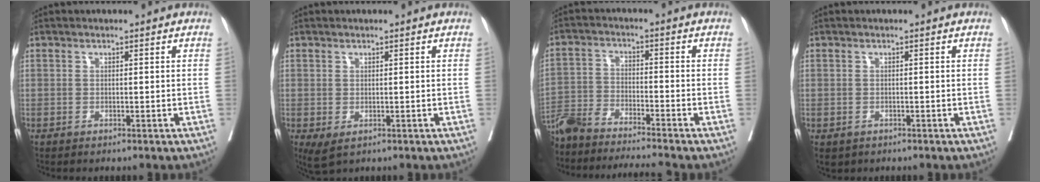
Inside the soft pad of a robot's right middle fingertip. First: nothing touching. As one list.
[{"total": 2.3, "force": [-0.5, 1.2, 1.9], "torque": [-0.034, -0.008, 0.003]}, {"total": 12.2, "force": [-11.3, -0.5, 4.4], "torque": [-0.076, -0.005, -0.197]}, {"total": 1.9, "force": [-1.1, 1.4, 0.6], "torque": [-0.009, -0.001, -0.010]}]